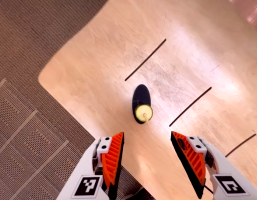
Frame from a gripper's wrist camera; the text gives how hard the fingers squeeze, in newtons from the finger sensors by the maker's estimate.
{"total": 0.6, "left": 0.4, "right": 0.7}